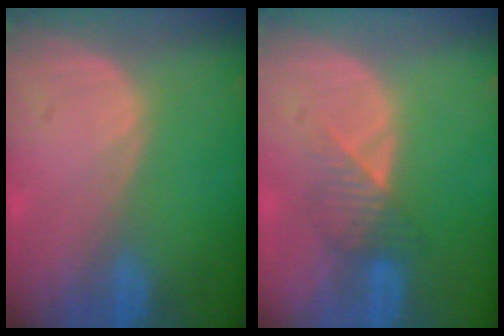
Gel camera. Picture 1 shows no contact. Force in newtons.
{"total": 3.6, "press": 3.3, "slide": 1.3}